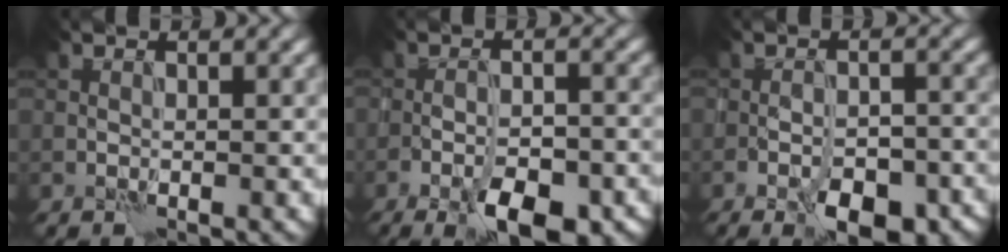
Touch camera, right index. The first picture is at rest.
{"total": 7.0, "force": [-4.4, 2.4, 4.9], "torque": [-0.070, -0.007, -0.064]}
{"total": 7.4, "force": [-4.9, 3.3, 4.4], "torque": [-0.054, -0.003, -0.062]}